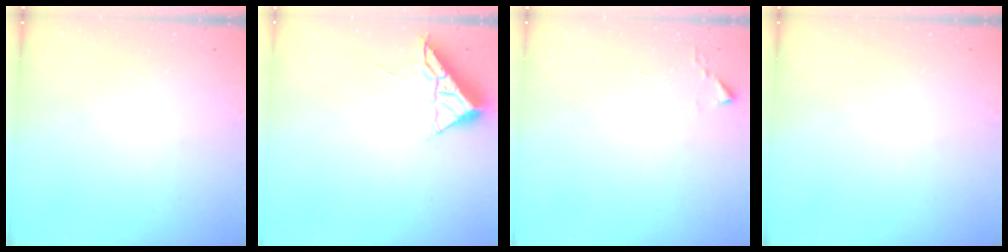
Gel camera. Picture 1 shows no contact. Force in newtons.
{"total": 6.9, "press": 6.9, "slide": 0.5}
{"total": 2.4, "press": 2.4, "slide": 0.3}
{"total": 0.0}